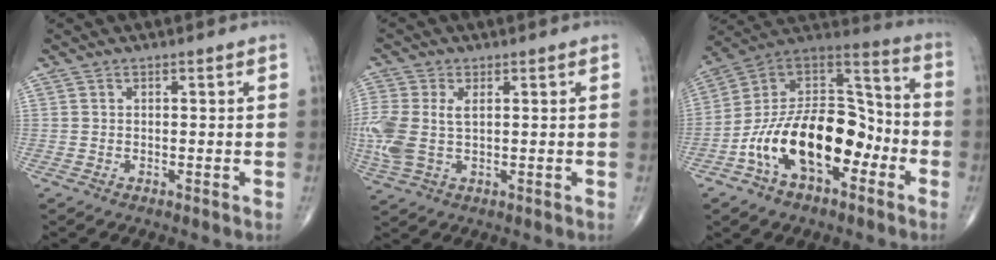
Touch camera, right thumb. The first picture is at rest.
{"total": 10.4, "force": [0.7, 6.1, 8.3], "torque": [-0.233, 0.005, 0.022]}
{"total": 21.8, "force": [-7.0, 11.8, 16.9], "torque": [-0.261, 0.066, -0.122]}